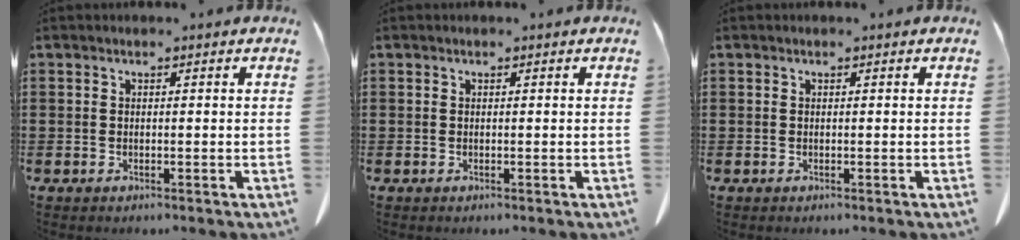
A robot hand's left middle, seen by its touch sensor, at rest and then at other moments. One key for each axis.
{"total": 0.0}
{"total": 0.0}